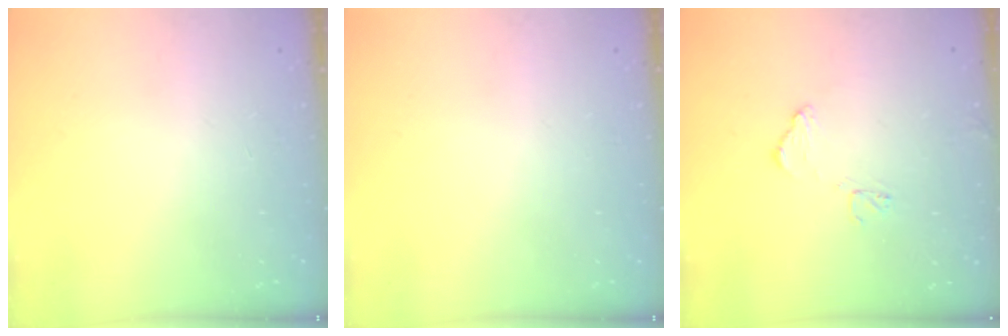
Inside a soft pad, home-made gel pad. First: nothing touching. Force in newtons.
{"total": 0.0}
{"total": 8.3, "press": 8.3, "slide": 0.3}